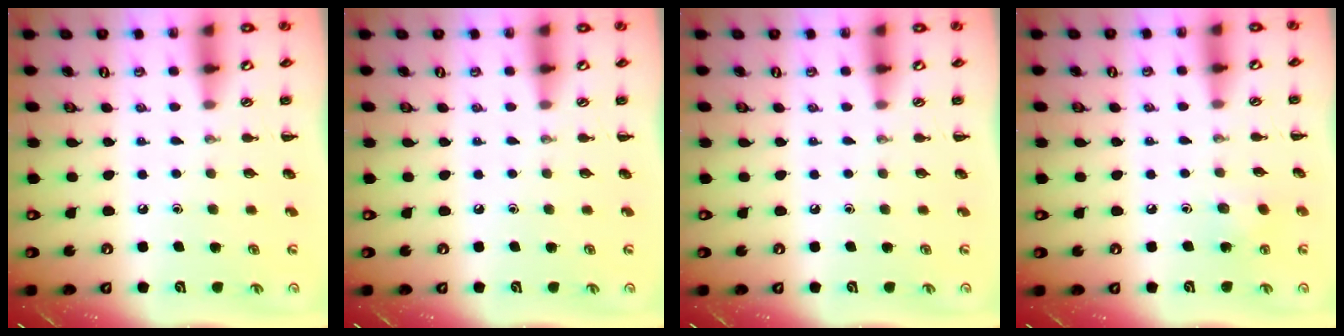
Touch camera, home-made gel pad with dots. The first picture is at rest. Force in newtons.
{"total": 0.0}
{"total": 0.0}
{"total": 3.8, "press": 3.6, "slide": 1.1}